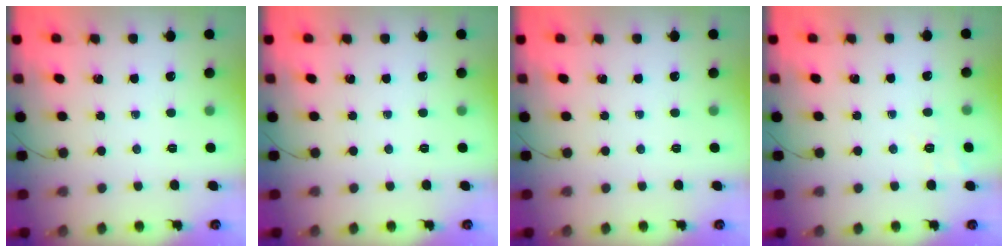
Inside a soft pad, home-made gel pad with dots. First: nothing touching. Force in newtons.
{"total": 0.0}
{"total": 0.0}
{"total": 2.6, "press": 1.9, "slide": 1.8}